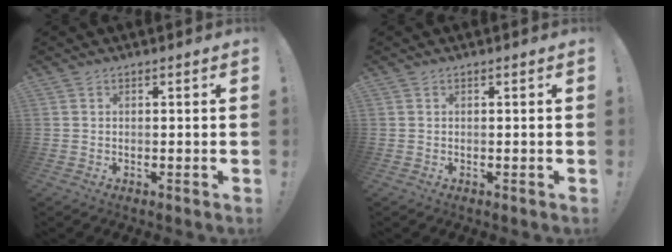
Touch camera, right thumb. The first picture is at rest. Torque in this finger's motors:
{"motor_torque": [0.00, 0.00, -0.03, 0.06, 0.00]}